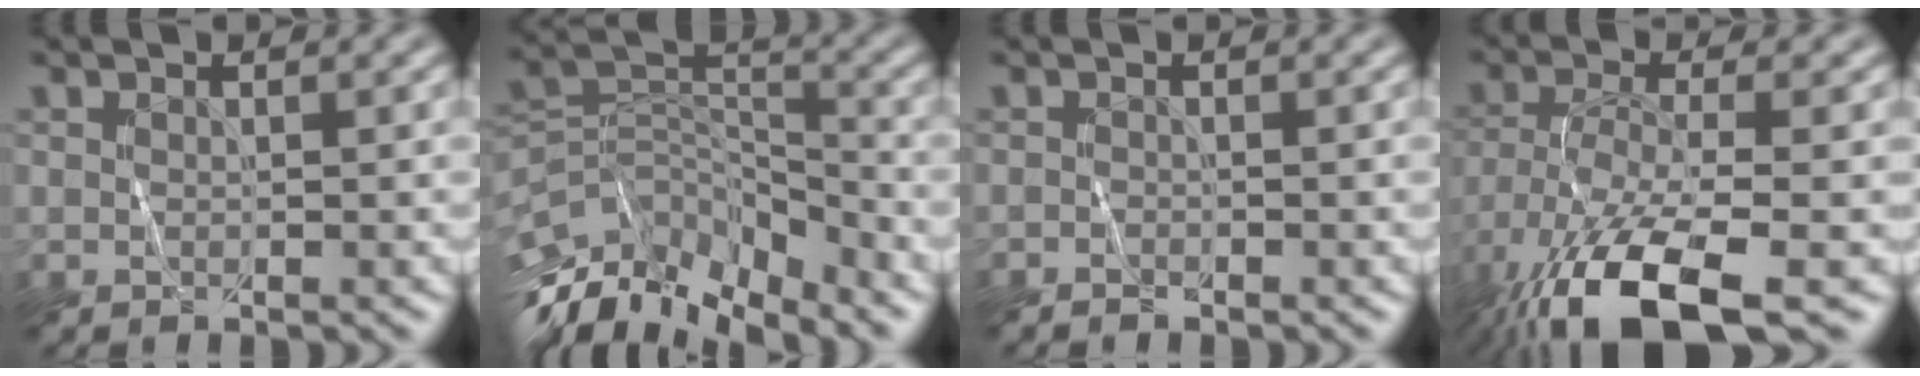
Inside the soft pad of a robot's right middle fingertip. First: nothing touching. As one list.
[{"total": 11.0, "force": [-8.3, 5.0, 5.3], "torque": [-0.115, 0.003, -0.143]}, {"total": 0.6, "force": [-0.6, 0.0, -0.1], "torque": [0.001, -0.001, -0.012]}, {"total": 12.5, "force": [-7.6, 4.2, 9.0], "torque": [-0.198, -0.030, -0.139]}]